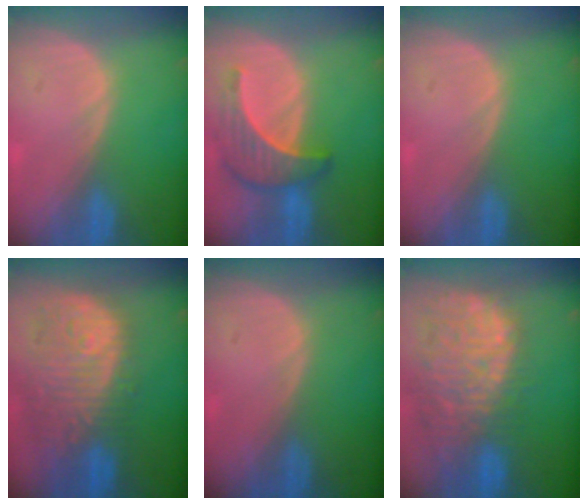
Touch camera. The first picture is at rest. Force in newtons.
{"total": 6.8, "press": 6.8, "slide": 0.7}
{"total": 0.0}
{"total": 12.7, "press": 11.0, "slide": 6.3}
{"total": 0.0}
{"total": 14.2, "press": 11.7, "slide": 8.0}